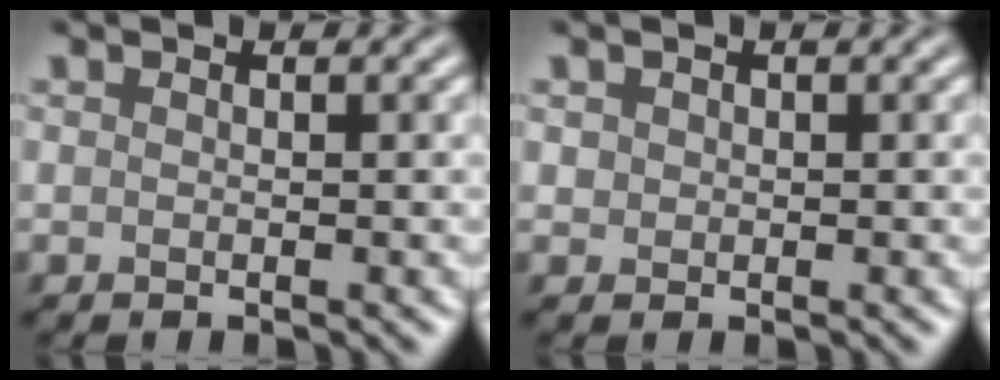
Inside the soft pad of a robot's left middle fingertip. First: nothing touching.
{"total": 0.7, "force": [0.1, 0.7, 0.1], "torque": [0.000, -0.003, 0.005]}